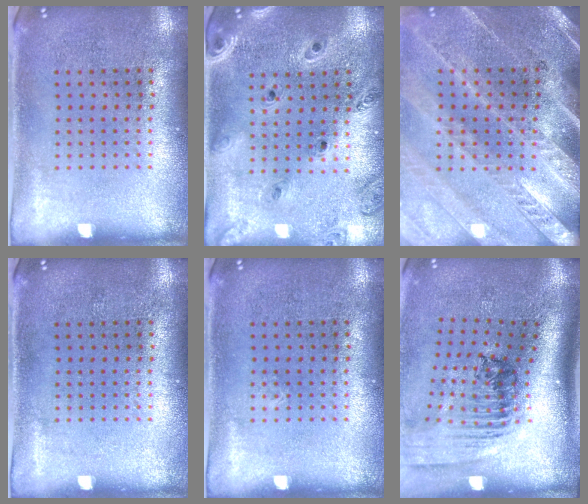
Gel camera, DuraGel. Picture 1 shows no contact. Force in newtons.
{"total": 1.4, "press": 1.3, "slide": 0.3}
{"total": 3.3, "press": 2.9, "slide": 1.7}
{"total": 0.0}
{"total": 0.0}
{"total": 2.5, "press": 1.8, "slide": 1.7}